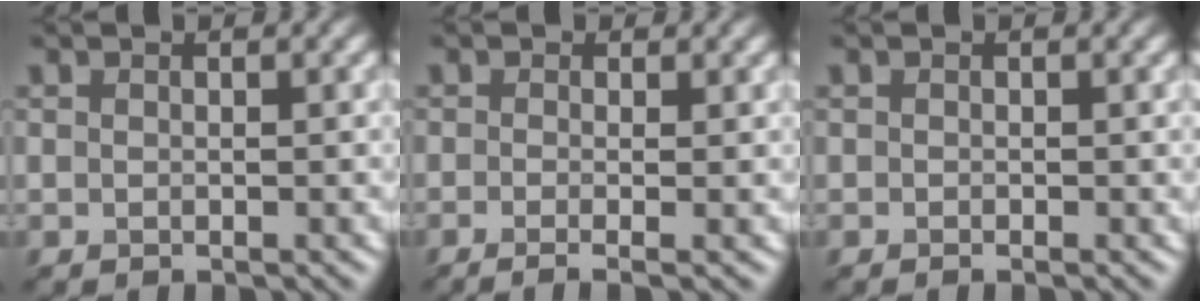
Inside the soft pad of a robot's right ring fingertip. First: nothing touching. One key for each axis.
{"total": 2.9, "fx": -0.2, "fy": 1.4, "fz": 2.5, "tx": -0.036, "ty": -0.001, "tz": -0.019}
{"total": 0.0}